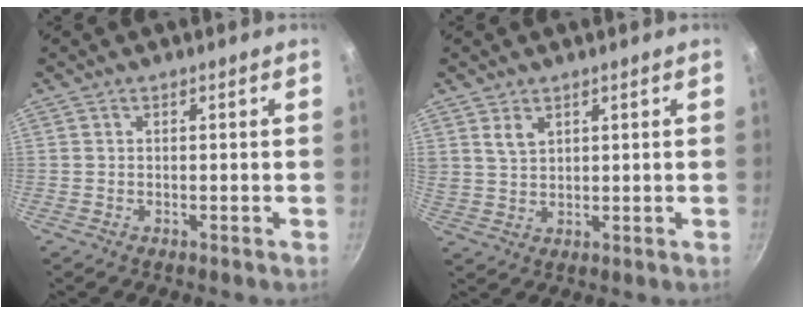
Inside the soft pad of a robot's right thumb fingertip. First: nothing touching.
{"total": 3.8, "force": [2.1, 2.2, 2.3], "torque": [-0.038, -0.007, 0.044]}